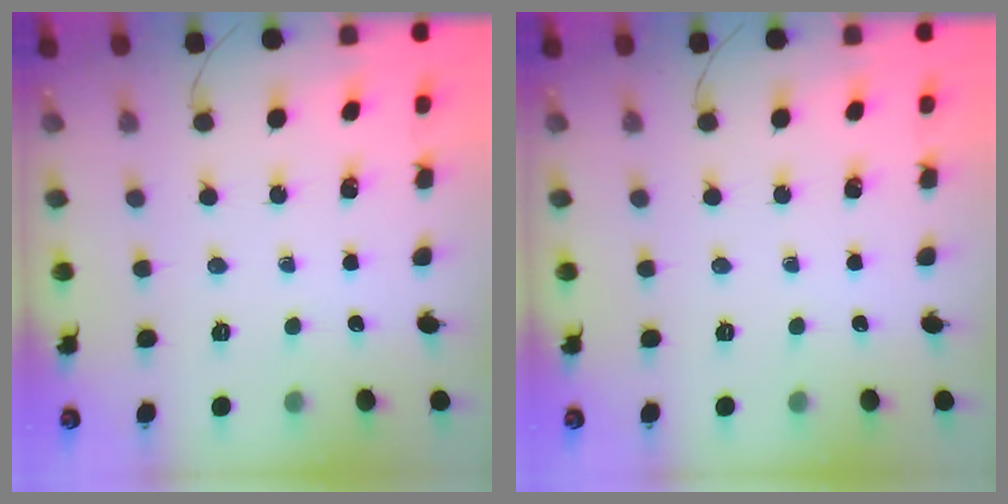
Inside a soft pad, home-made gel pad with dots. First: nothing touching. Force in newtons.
{"total": 0.0}